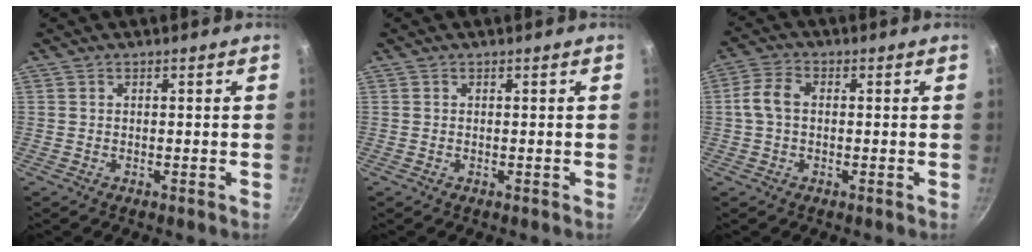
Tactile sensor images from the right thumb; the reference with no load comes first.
{"total": 0.0}
{"total": 5.3, "force": [0.1, 3.5, 4.0], "torque": [-0.085, 0.016, -0.003]}